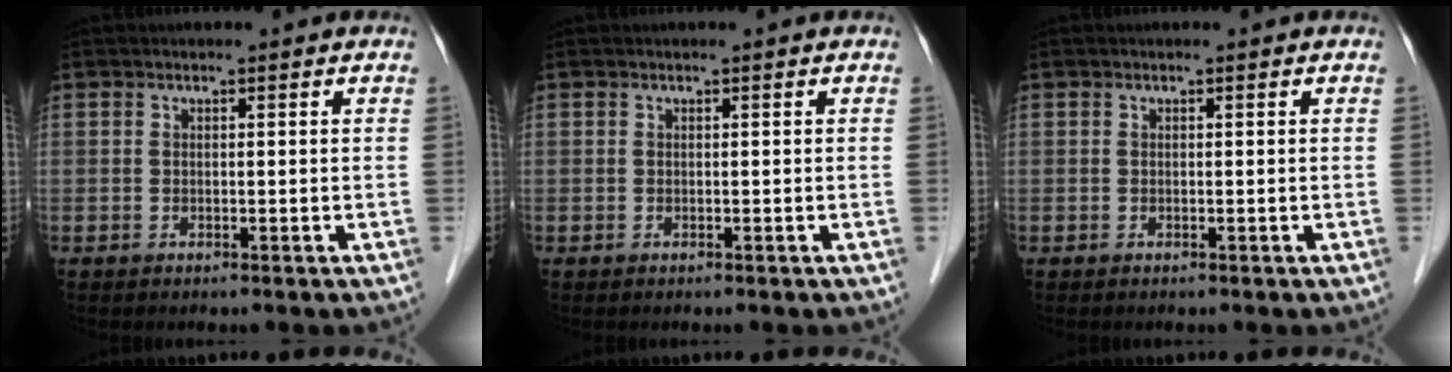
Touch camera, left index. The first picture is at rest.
{"total": 0.0}
{"total": 0.0}